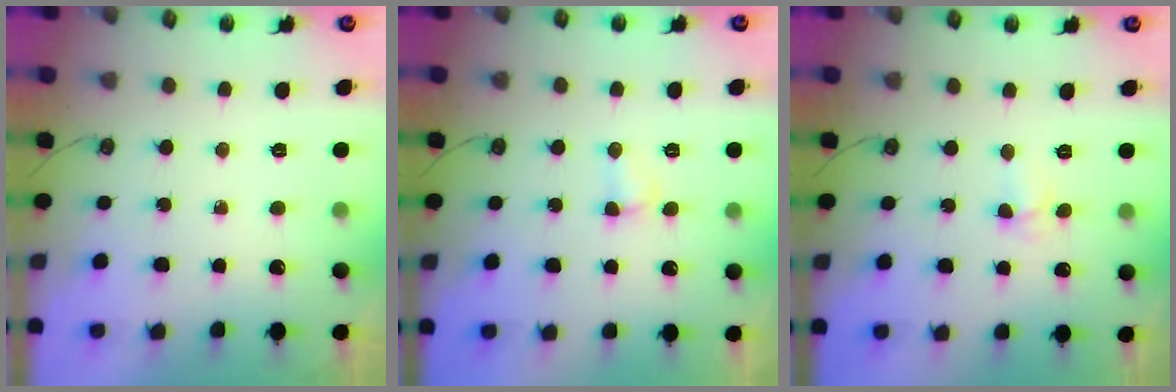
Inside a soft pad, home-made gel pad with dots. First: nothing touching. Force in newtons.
{"total": 2.5, "press": 2.5, "slide": 0.5}
{"total": 3.6, "press": 1.9, "slide": 3.0}